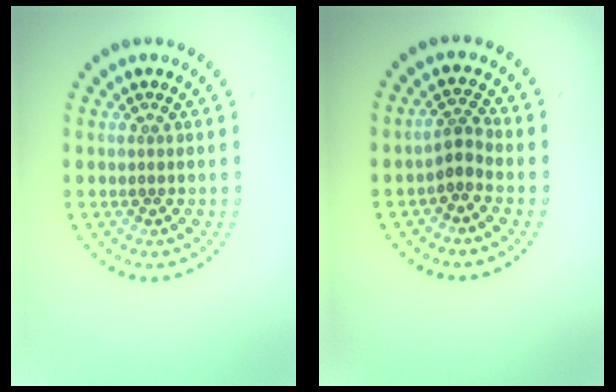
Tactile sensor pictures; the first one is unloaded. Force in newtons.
{"total": 2.1, "press": 1.4, "slide": 1.5}